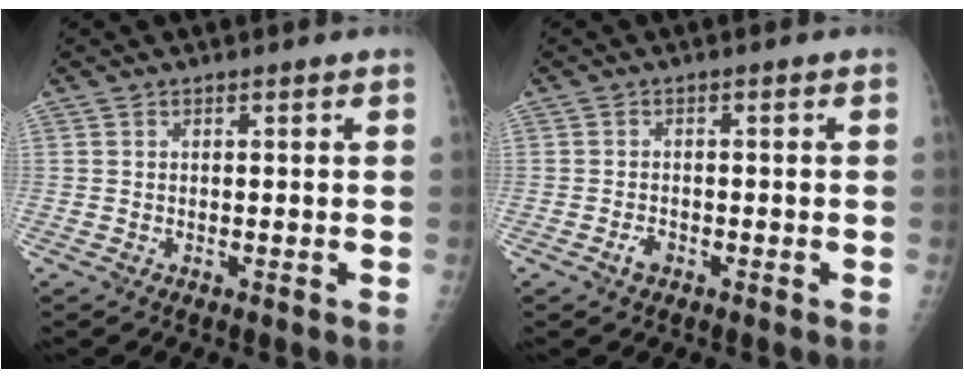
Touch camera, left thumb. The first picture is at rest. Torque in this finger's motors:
{"motor_torque": [-0.20, 0.12, 0.04, 0.00, 0.00]}